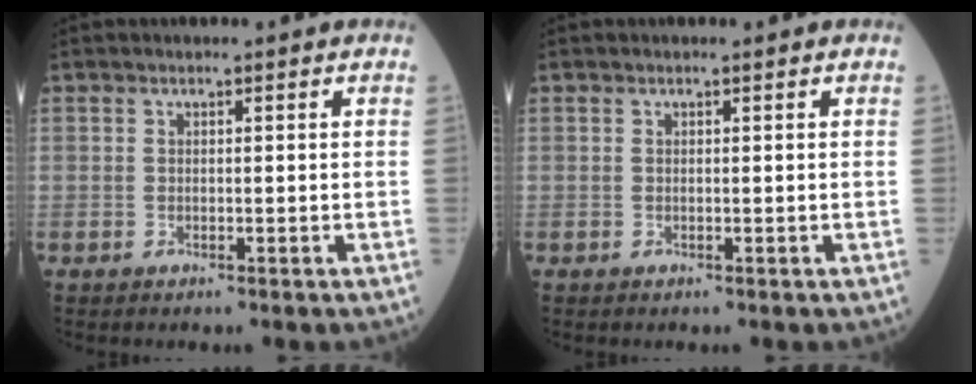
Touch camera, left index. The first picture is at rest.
{"total": 0.0}